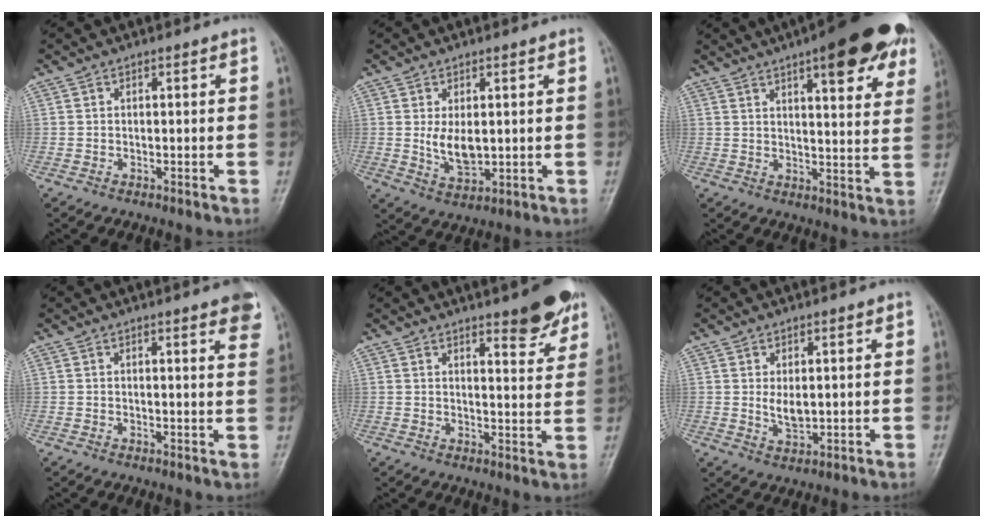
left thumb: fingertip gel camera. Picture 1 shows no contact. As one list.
[{"total": 5.6, "force": [0.7, 3.1, 4.6], "torque": [-0.072, -0.015, 0.023]}, {"total": 19.1, "force": [10.6, 5.4, 14.9], "torque": [-0.172, -0.025, 0.133]}, {"total": 6.4, "force": [4.2, 1.1, 4.7], "torque": [-0.043, -0.010, 0.040]}, {"total": 8.4, "force": [5.8, 2.2, 5.7], "torque": [-0.052, -0.037, 0.075]}, {"total": 3.5, "force": [0.9, 1.8, 2.9], "torque": [-0.045, -0.014, 0.022]}]